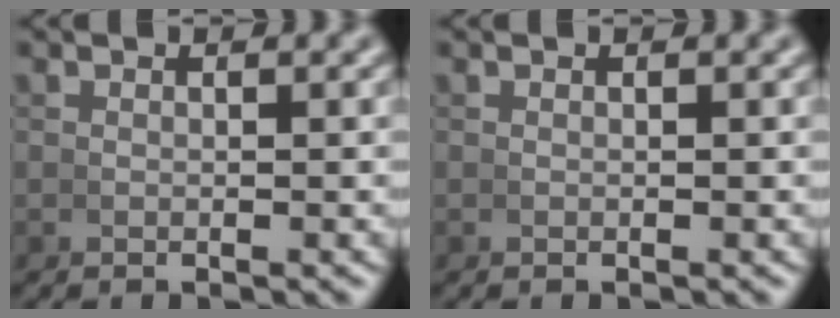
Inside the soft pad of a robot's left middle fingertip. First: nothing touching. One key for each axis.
{"total": 0.0}